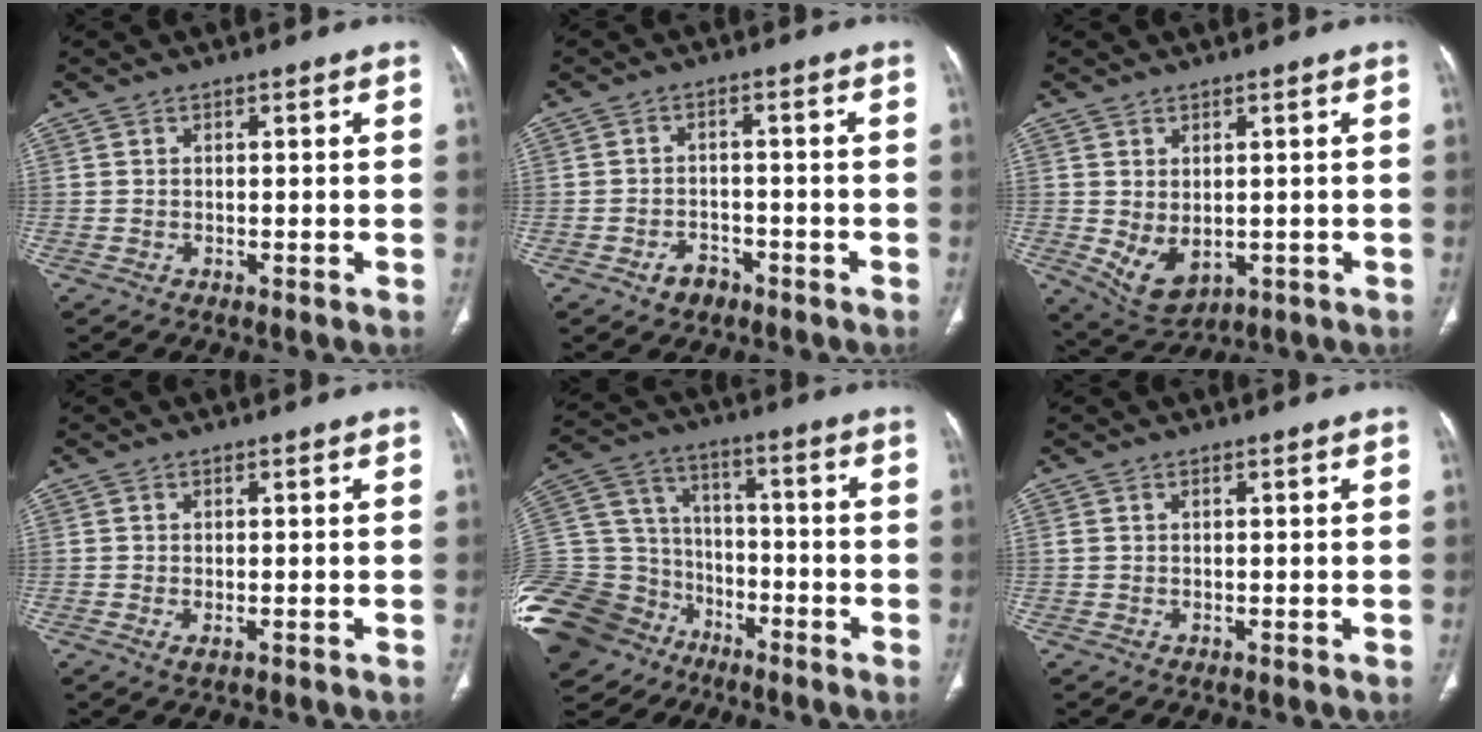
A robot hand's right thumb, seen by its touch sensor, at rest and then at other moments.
{"total": 3.9, "force": [-2.4, 2.6, 1.5], "torque": [-0.016, 0.022, -0.032]}
{"total": 6.8, "force": [-0.7, 4.4, 5.2], "torque": [-0.081, -0.006, 0.013]}
{"total": 1.3, "force": [-0.4, 0.5, 1.2], "torque": [-0.027, -0.006, -0.006]}
{"total": 30.0, "force": [-14.9, 22.0, 13.8], "torque": [-0.391, 0.048, -0.260]}
{"total": 0.8, "force": [0.4, 0.5, 0.5], "torque": [-0.010, 0.007, 0.009]}